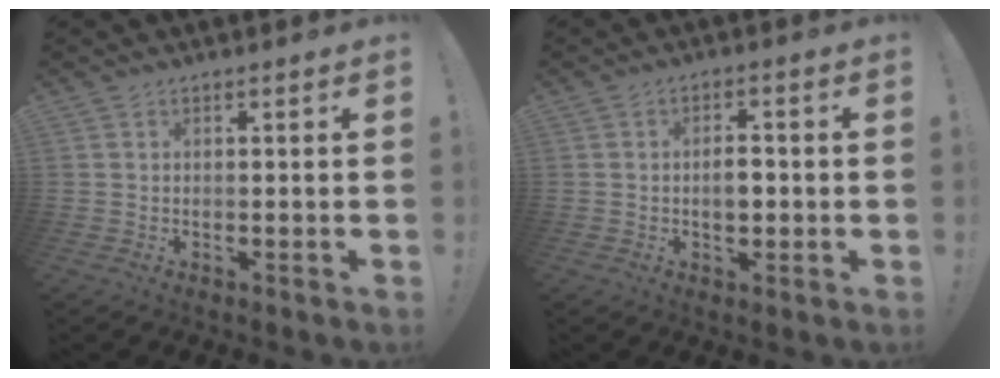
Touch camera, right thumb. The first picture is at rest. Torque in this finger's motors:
{"motor_torque": [-0.19, 0.07, 0.10, -0.01, 0.17]}